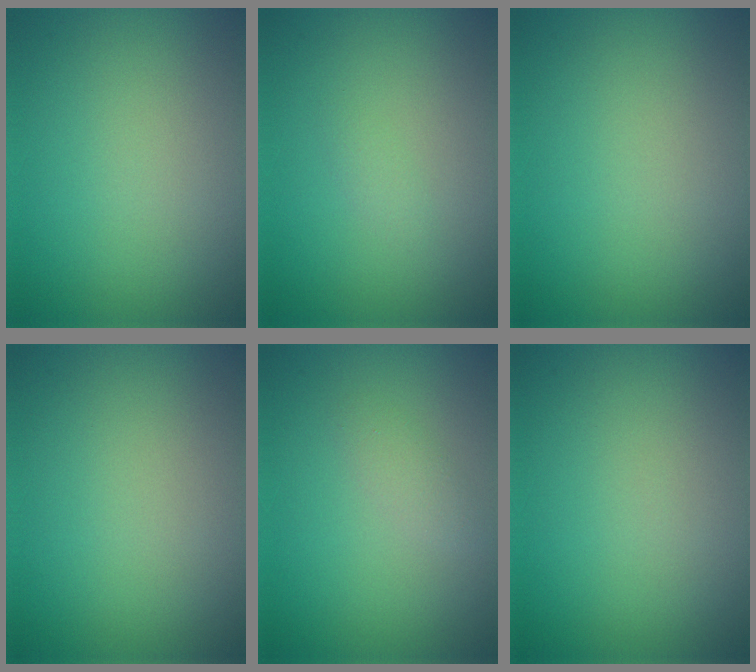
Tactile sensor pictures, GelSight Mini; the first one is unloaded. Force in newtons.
{"total": 0.6, "press": 0.6, "slide": 0.1}
{"total": 0.0}
{"total": 0.0}
{"total": 1.0, "press": 1.0, "slide": 0.1}
{"total": 0.0}